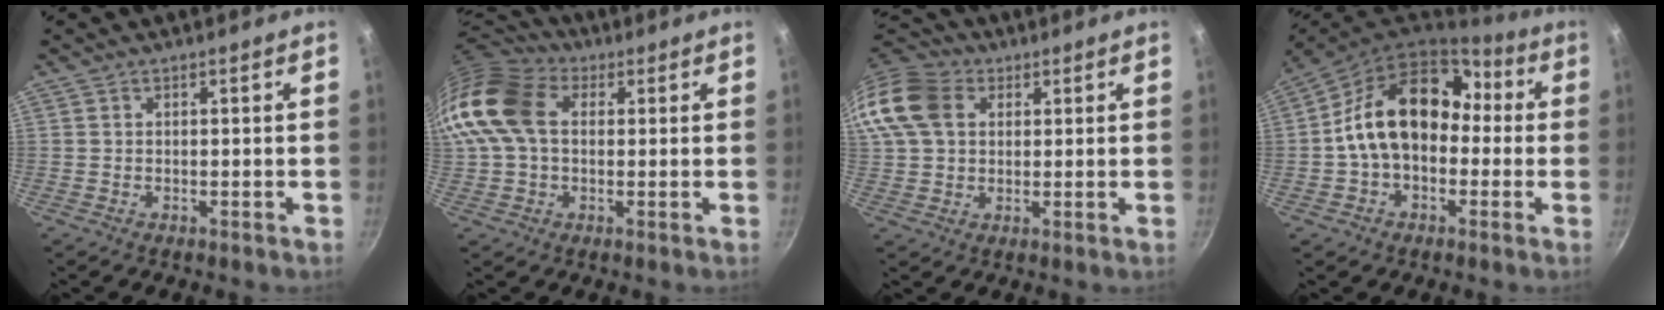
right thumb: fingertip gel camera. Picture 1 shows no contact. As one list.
[{"total": 14.9, "force": [2.1, 10.7, 10.2], "torque": [-0.190, 0.024, 0.022]}, {"total": 16.2, "force": [4.7, 12.3, 9.4], "torque": [-0.206, 0.025, 0.073]}, {"total": 17.3, "force": [0.4, 12.4, 12.1], "torque": [-0.158, 0.050, -0.008]}]